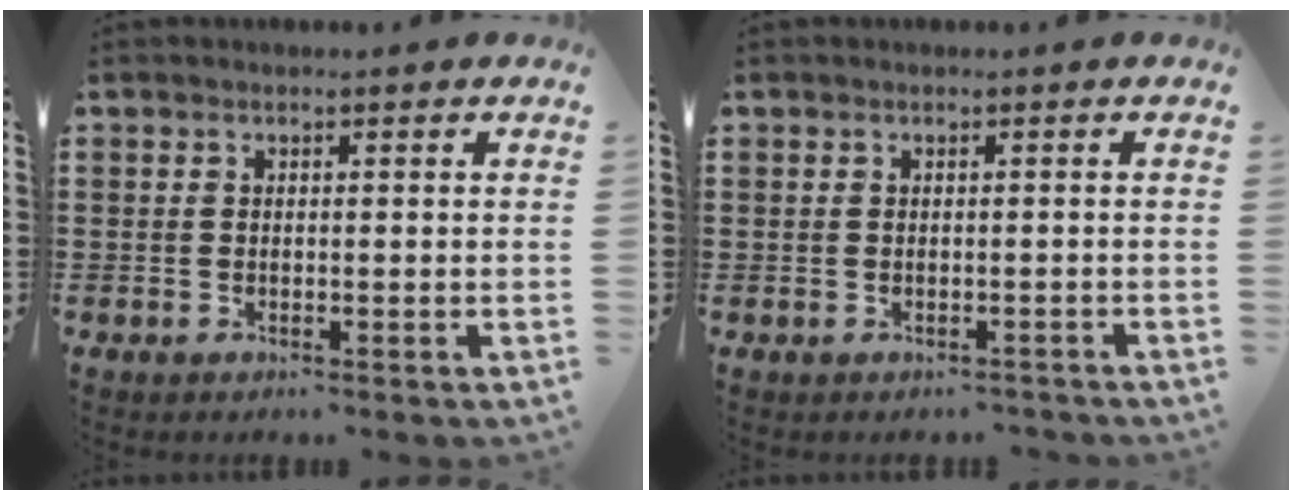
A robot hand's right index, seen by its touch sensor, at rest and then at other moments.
{"total": 0.8, "force": [-0.5, 0.6, 0.0], "torque": [-0.001, 0.003, -0.013]}